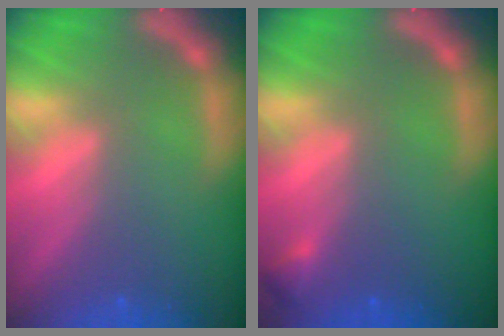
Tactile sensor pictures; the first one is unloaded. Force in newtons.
{"total": 0.9}